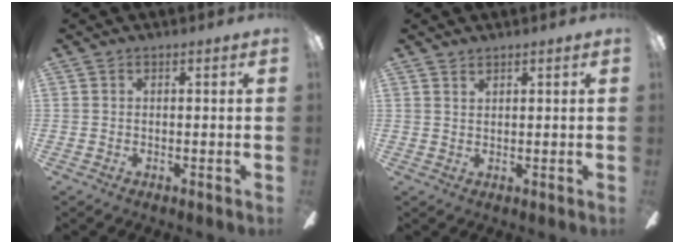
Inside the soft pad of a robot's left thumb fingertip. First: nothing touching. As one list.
[{"total": 1.4, "force": [1.3, 0.3, 0.1], "torque": [-0.002, -0.002, 0.025]}]